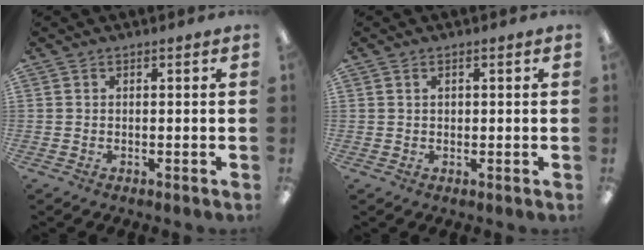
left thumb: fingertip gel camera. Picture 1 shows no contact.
{"total": 1.4, "force": [0.5, 1.0, 0.9], "torque": [-0.019, 0.004, 0.009]}